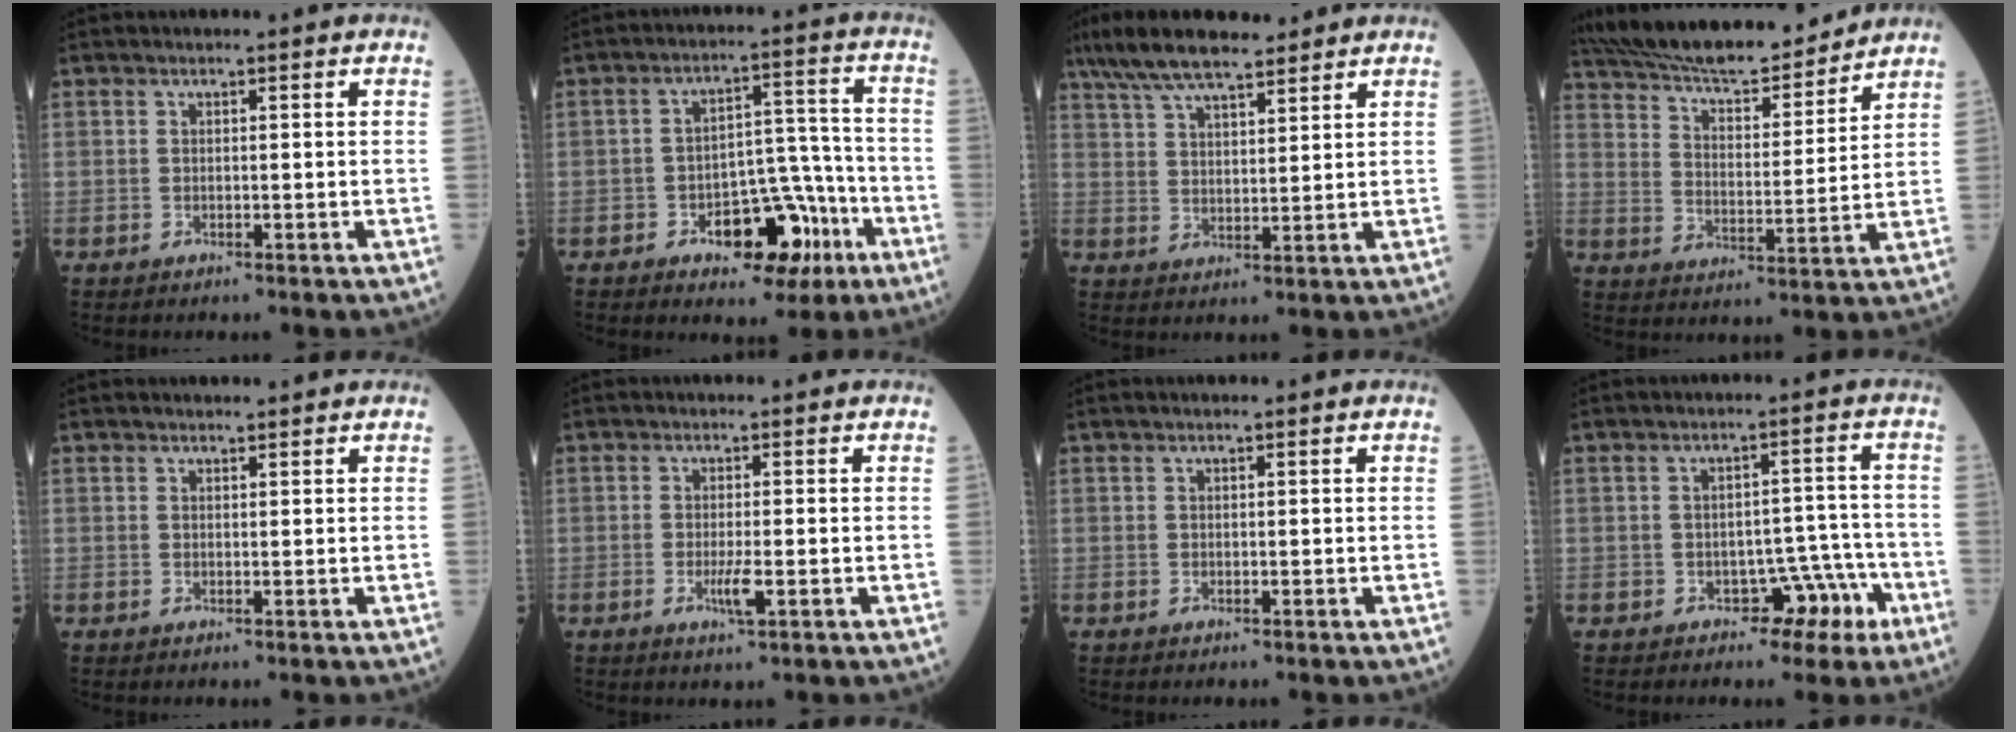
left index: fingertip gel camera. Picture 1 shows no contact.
{"total": 11.0, "force": [-5.6, 5.7, 7.6], "torque": [-0.104, 0.029, -0.074]}
{"total": 11.3, "force": [9.2, 2.4, 6.1], "torque": [-0.119, 0.031, 0.165]}
{"total": 19.2, "force": [17.2, 3.1, 7.8], "torque": [-0.138, 0.015, 0.275]}
{"total": 1.5, "force": [1.5, 0.2, 0.3], "torque": [-0.008, 0.007, 0.023]}
{"total": 2.5, "force": [-0.8, 0.2, 2.3], "torque": [-0.049, -0.005, -0.013]}
{"total": 0.0}
{"total": 5.2, "force": [-3.0, 3.4, 2.6], "torque": [-0.023, 0.030, -0.035]}